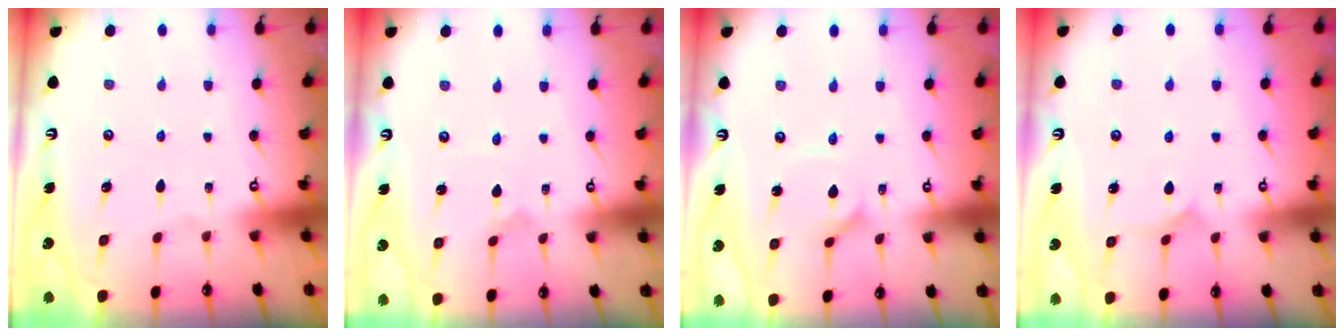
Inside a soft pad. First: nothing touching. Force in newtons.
{"total": 0.0}
{"total": 2.9, "press": 2.9, "slide": 0.2}
{"total": 5.1, "press": 5.1, "slide": 0.6}